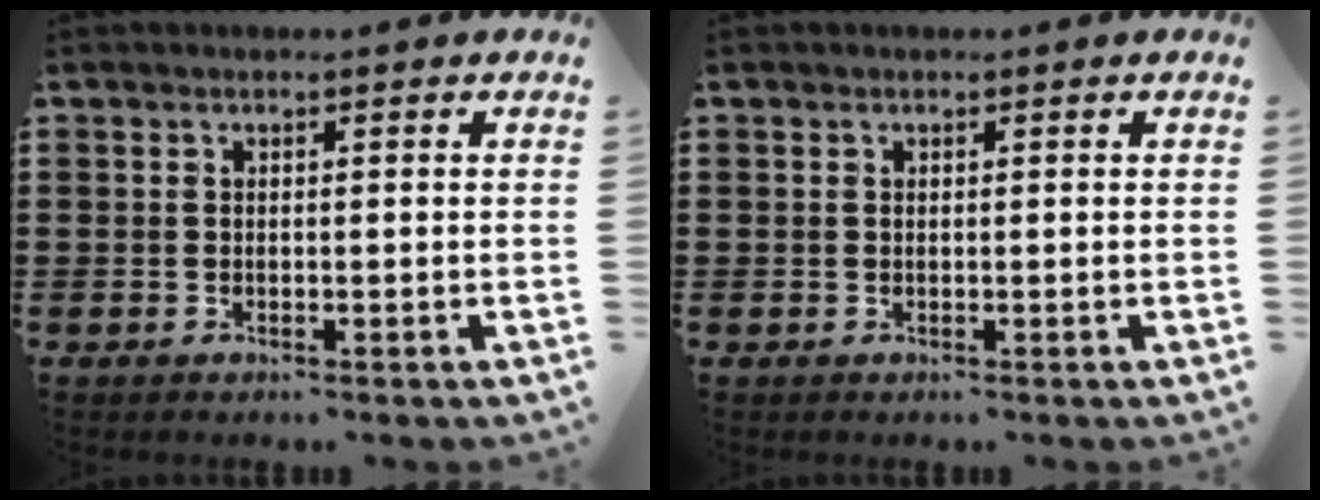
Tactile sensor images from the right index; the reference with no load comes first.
{"total": 0.0}